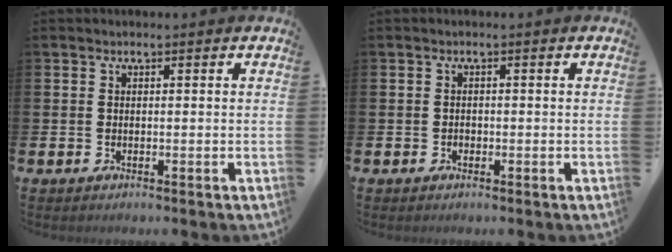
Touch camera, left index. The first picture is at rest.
{"total": 0.6, "force": [-0.2, 0.6, 0.2], "torque": [-0.010, 0.006, -0.005]}